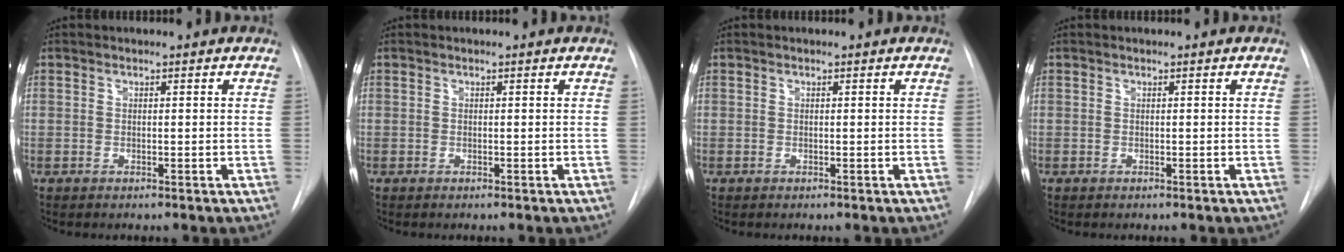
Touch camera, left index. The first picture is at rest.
{"total": 0.0}
{"total": 0.0}
{"total": 0.0}